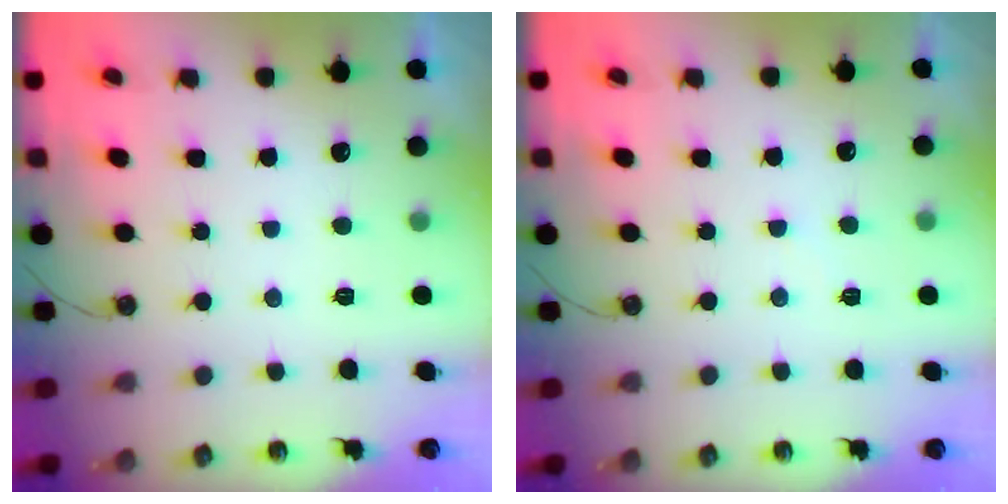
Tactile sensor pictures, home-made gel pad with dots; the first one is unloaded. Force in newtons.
{"total": 2.2, "press": 2.2, "slide": 0.3}